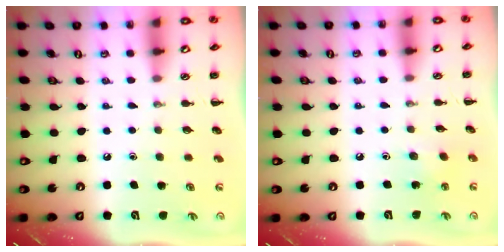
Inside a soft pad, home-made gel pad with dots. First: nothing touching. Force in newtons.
{"total": 3.0, "press": 2.8, "slide": 0.9}